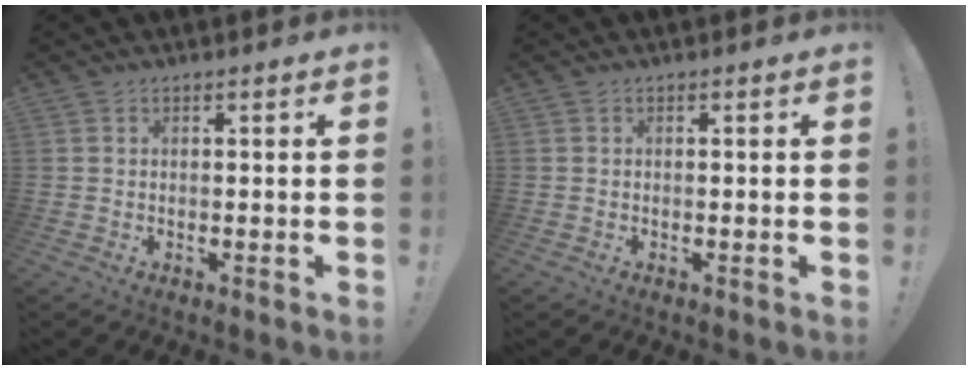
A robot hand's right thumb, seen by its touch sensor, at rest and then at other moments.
{"total": 0.0}